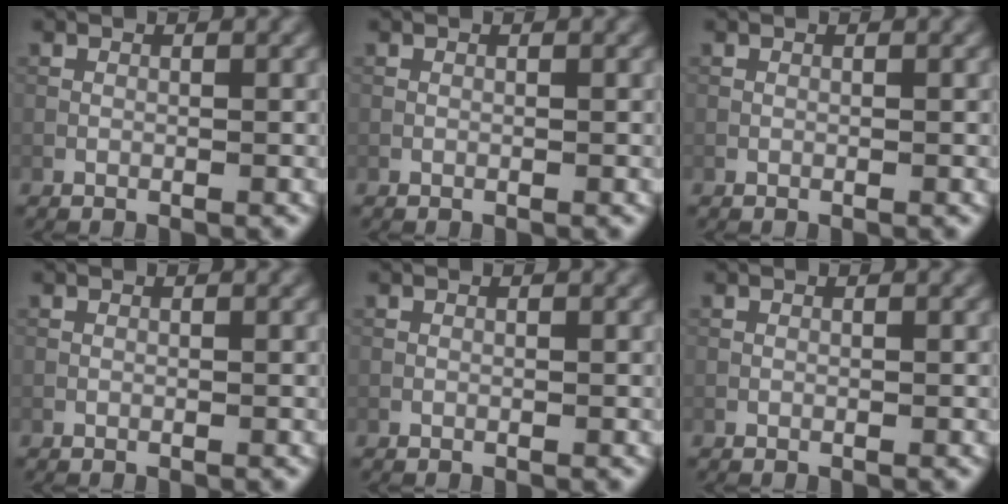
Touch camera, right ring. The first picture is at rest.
{"total": 0.0}
{"total": 0.0}
{"total": 0.0}
{"total": 0.0}
{"total": 0.0}